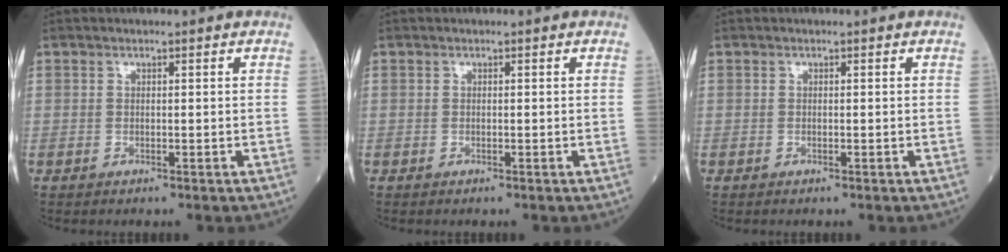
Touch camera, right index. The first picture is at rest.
{"total": 0.0}
{"total": 0.0}